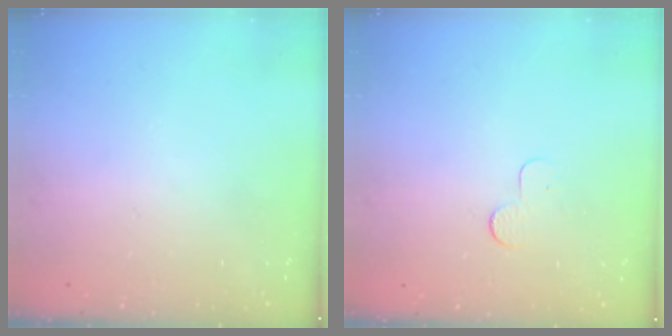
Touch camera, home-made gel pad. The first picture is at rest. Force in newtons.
{"total": 2.9, "press": 2.9, "slide": 0.3}